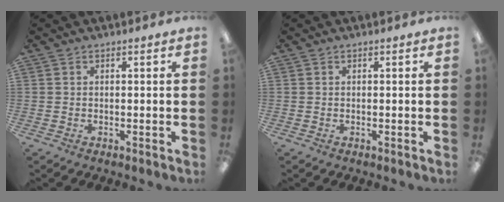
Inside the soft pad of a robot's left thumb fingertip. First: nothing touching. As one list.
[{"total": 0.0}]